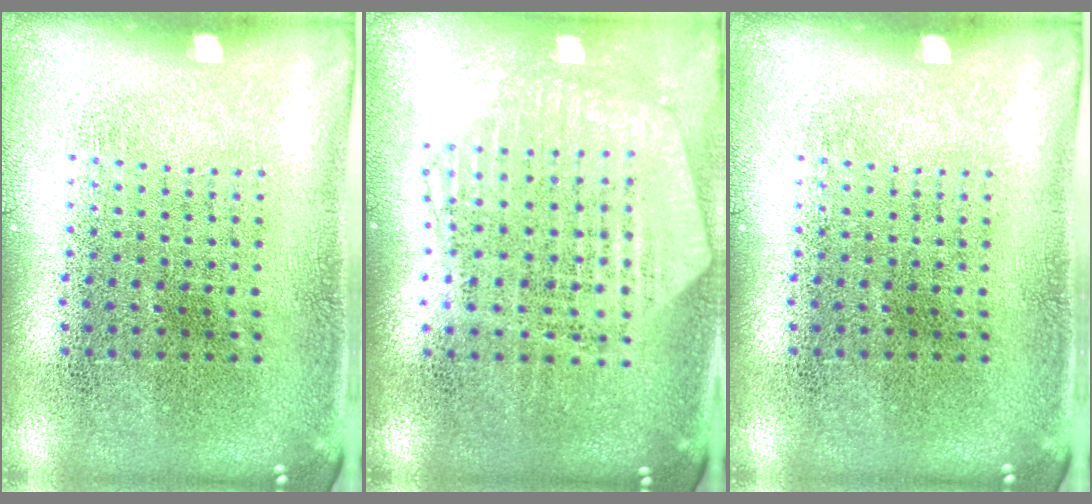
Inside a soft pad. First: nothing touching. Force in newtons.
{"total": 1.1, "press": 1.1, "slide": 0.2}
{"total": 0.0}